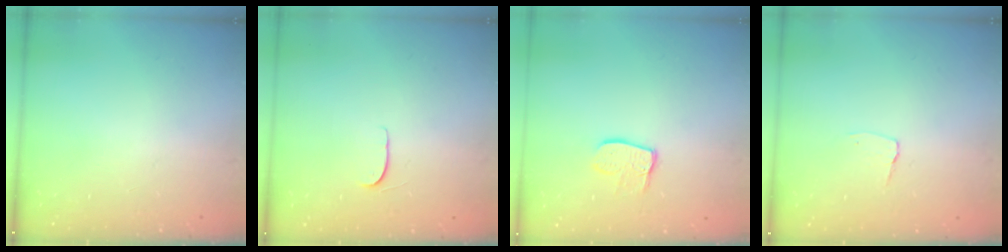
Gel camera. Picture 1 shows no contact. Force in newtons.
{"total": 4.3, "press": 4.3, "slide": 0.5}
{"total": 8.5, "press": 8.5, "slide": 0.7}
{"total": 3.0, "press": 3.0, "slide": 0.3}